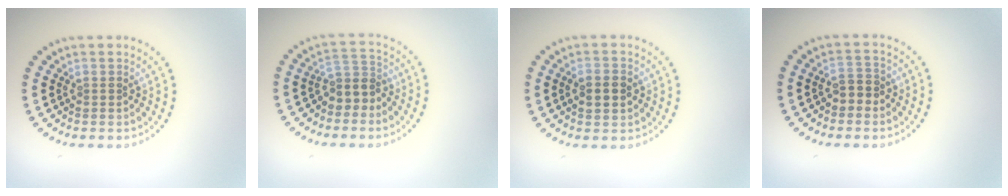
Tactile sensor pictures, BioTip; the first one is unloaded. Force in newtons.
{"total": 2.7, "press": 2.1, "slide": 1.7}
{"total": 2.4, "press": 2.4, "slide": 0.1}
{"total": 1.8, "press": 1.7, "slide": 0.6}